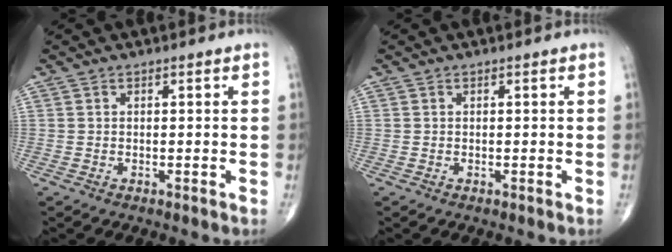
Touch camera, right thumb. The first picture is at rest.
{"total": 0.0}